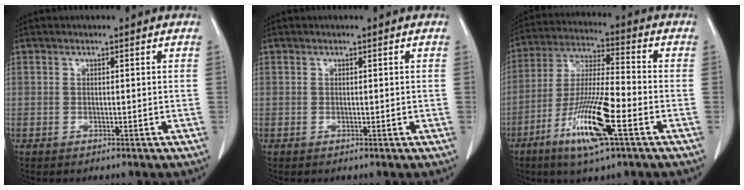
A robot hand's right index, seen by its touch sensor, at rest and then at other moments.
{"total": 0.0}
{"total": 14.0, "force": [-6.1, 1.3, 12.5], "torque": [-0.248, -0.017, -0.113]}